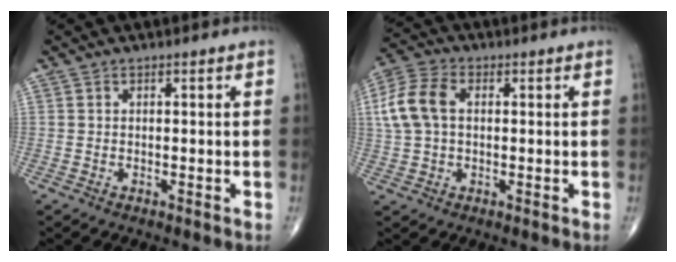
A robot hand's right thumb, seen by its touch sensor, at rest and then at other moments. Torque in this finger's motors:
{"motor_torque": [-0.57, 0.93, 1.03, 0.31, 0.09]}